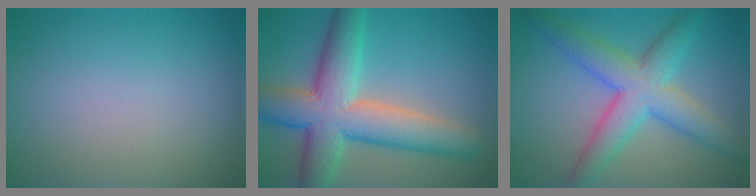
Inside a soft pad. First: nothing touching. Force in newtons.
{"total": 9.8, "press": 9.8, "slide": 0.7}
{"total": 6.7, "press": 6.7, "slide": 0.2}